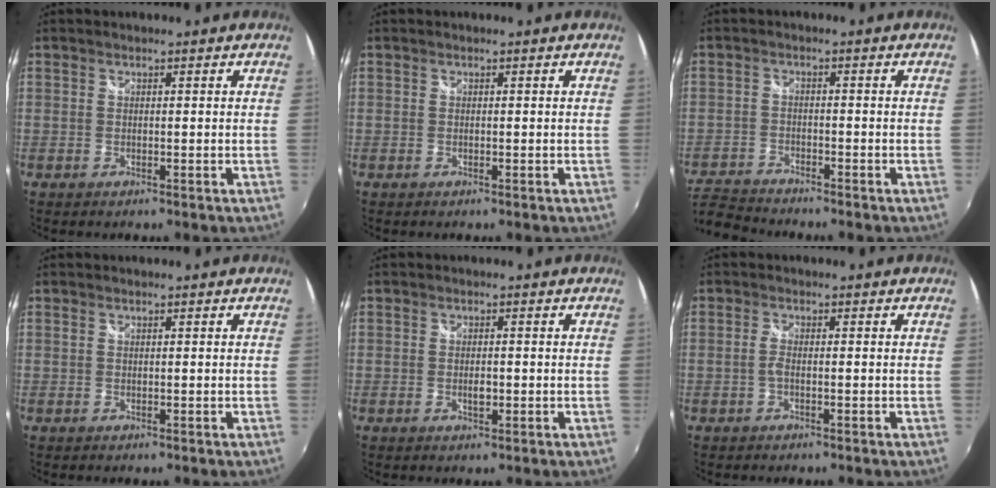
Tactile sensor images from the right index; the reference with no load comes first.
{"total": 0.0}
{"total": 6.8, "force": [-6.6, 1.1, 1.2], "torque": [-0.050, -0.009, -0.132]}
{"total": 0.0}
{"total": 1.7, "force": [-0.4, 0.8, 1.4], "torque": [-0.027, 0.000, -0.007]}
{"total": 1.3, "force": [-0.5, 0.2, 1.2], "torque": [-0.026, 0.001, -0.011]}